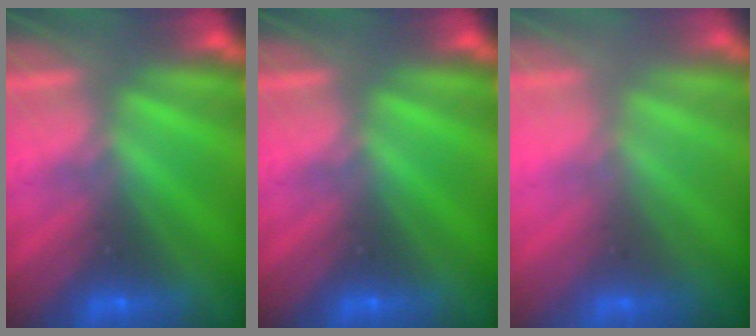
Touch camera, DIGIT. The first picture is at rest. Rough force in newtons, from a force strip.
{"total": 0.0}
{"total": 2.8}